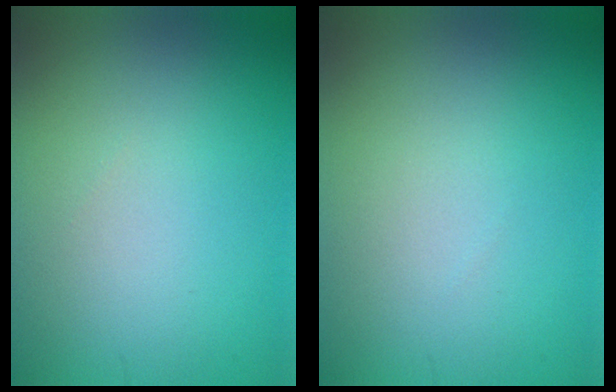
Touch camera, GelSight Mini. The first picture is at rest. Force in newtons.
{"total": 0.0}